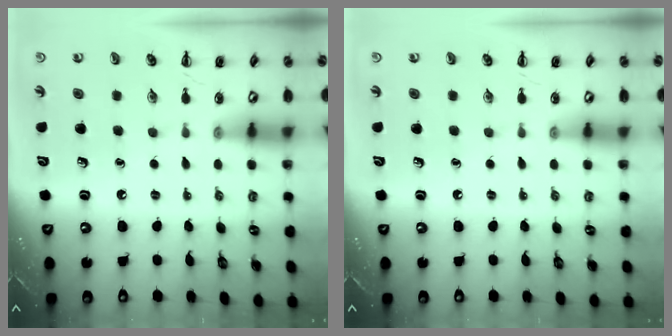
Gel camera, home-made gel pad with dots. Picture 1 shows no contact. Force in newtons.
{"total": 0.0}